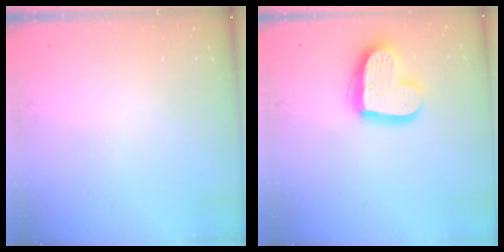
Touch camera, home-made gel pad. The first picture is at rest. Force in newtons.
{"total": 17.2, "press": 17.1, "slide": 1.5}